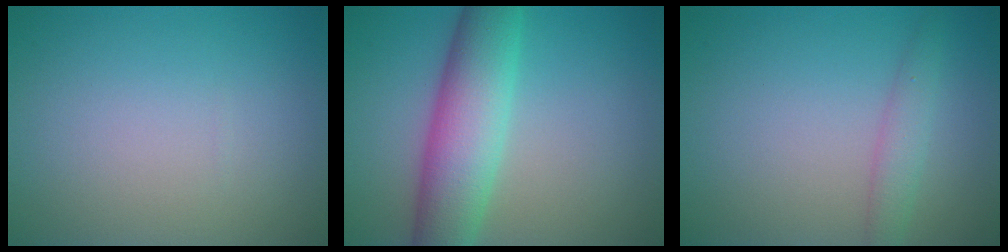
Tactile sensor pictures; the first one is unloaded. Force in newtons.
{"total": 7.3, "press": 7.3, "slide": 0.1}
{"total": 1.9, "press": 1.9, "slide": 0.1}